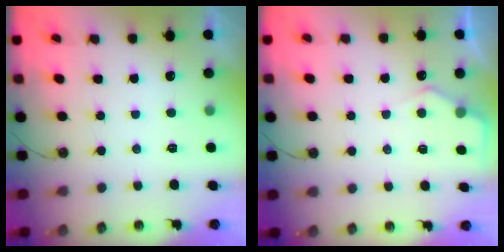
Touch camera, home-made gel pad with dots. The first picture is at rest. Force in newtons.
{"total": 4.7, "press": 4.6, "slide": 0.5}